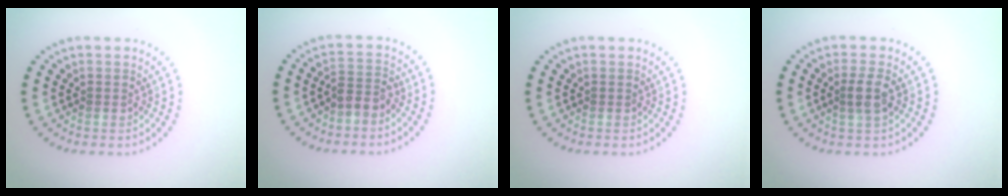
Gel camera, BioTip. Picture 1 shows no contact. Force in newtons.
{"total": 2.0, "press": 1.7, "slide": 1.1}
{"total": 0.0}
{"total": 2.0, "press": 1.8, "slide": 0.8}